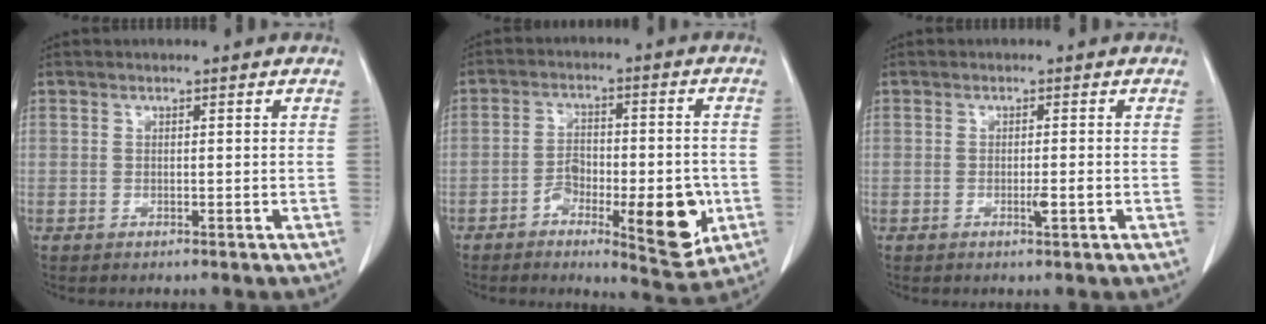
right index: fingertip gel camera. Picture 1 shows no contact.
{"total": 11.9, "force": [-4.3, 4.1, 10.3], "torque": [-0.140, 0.008, -0.058]}
{"total": 1.7, "force": [-0.5, 0.1, 1.6], "torque": [-0.028, -0.003, -0.009]}